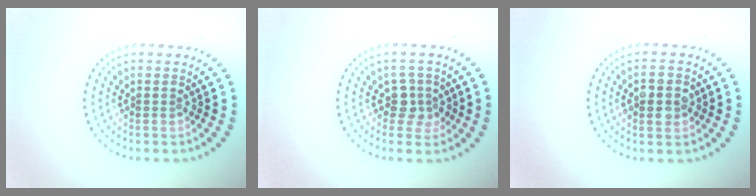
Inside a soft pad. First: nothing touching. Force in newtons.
{"total": 2.0, "press": 1.7, "slide": 1.0}
{"total": 2.7, "press": 2.7, "slide": 0.2}